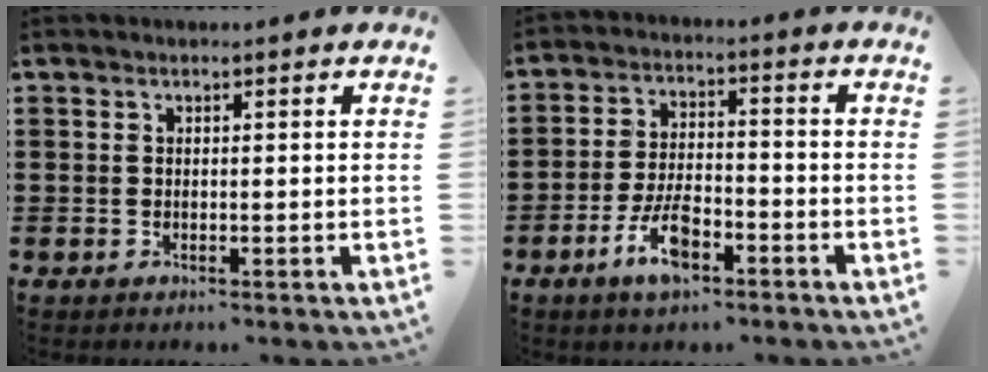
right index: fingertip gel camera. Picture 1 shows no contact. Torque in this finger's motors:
{"motor_torque": [2.14, 0.00, 0.64, 0.16]}